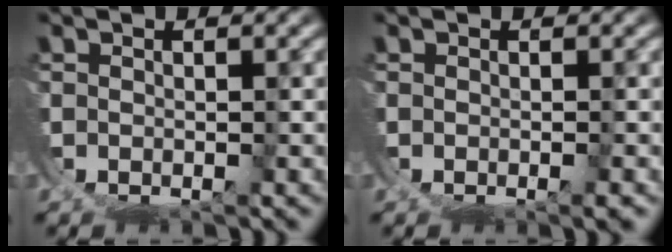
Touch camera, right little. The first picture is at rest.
{"total": 1.1, "force": [-0.5, 0.2, 0.9], "torque": [-0.012, 0.000, -0.004]}